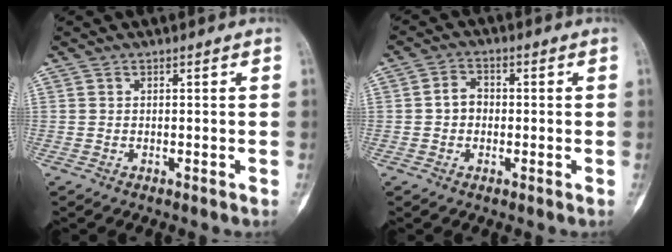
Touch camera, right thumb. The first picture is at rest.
{"total": 3.2, "force": [-0.2, 2.6, 1.8], "torque": [-0.022, 0.014, -0.014]}